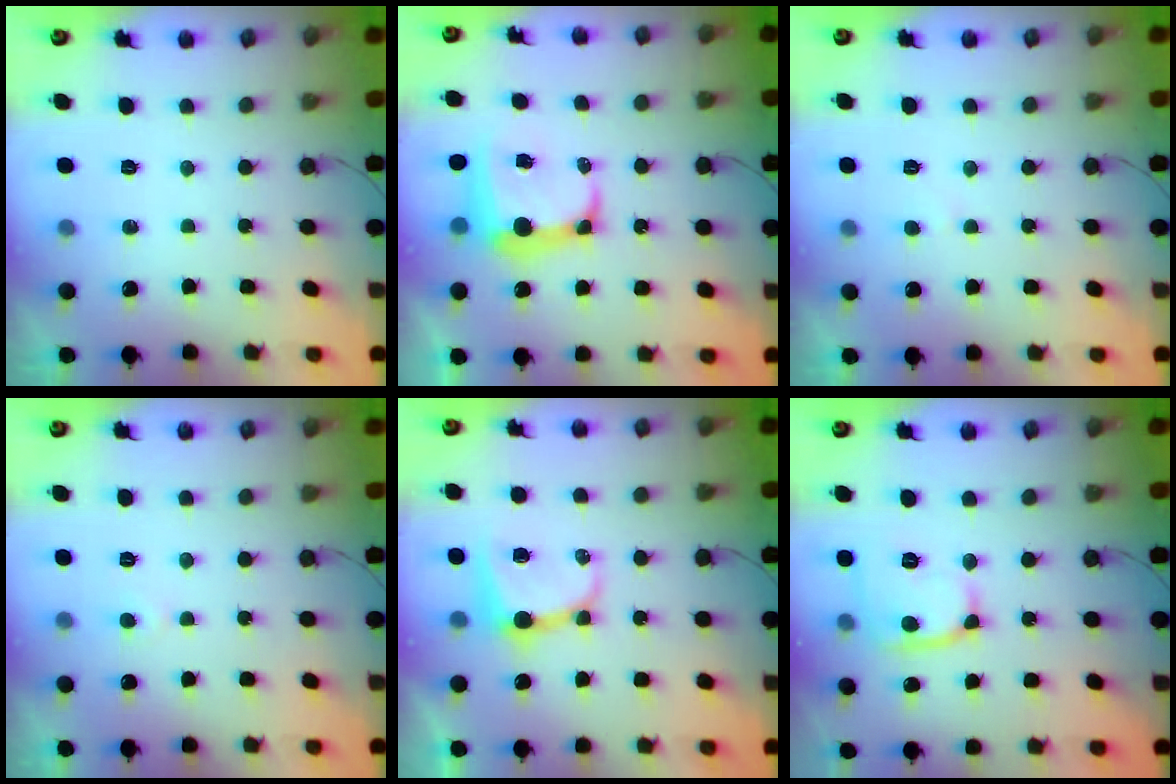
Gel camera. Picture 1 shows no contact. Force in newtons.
{"total": 11.2, "press": 11.1, "slide": 1.4}
{"total": 2.1, "press": 2.1, "slide": 0.2}
{"total": 2.1, "press": 2.1, "slide": 0.3}
{"total": 8.5, "press": 8.5, "slide": 1.0}
{"total": 12.8, "press": 12.7, "slide": 1.4}